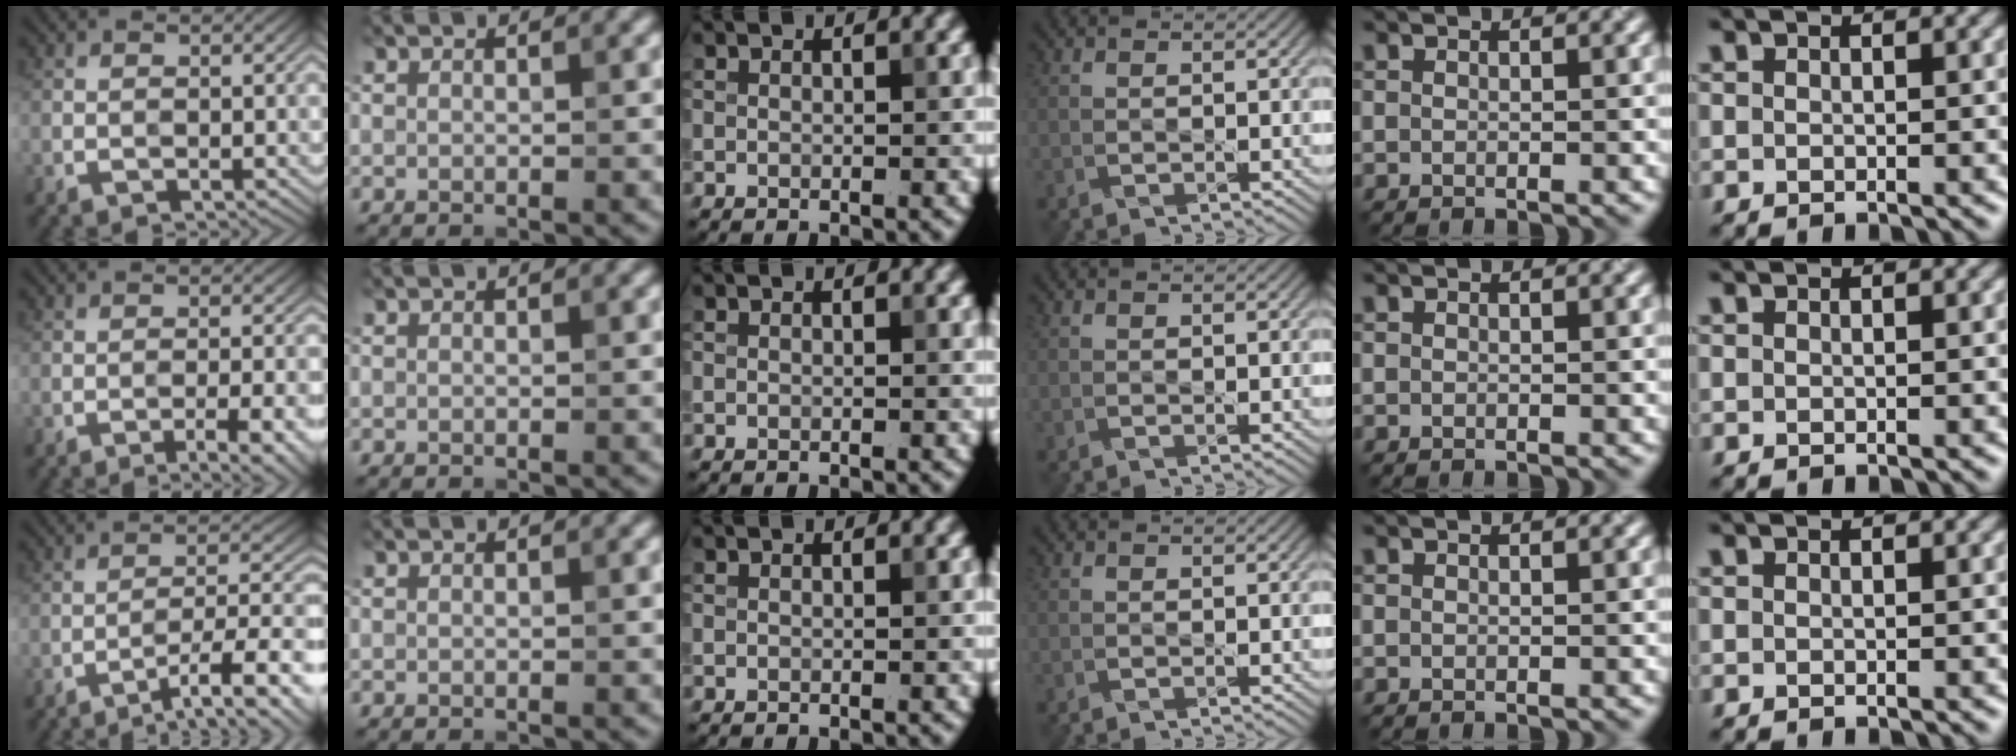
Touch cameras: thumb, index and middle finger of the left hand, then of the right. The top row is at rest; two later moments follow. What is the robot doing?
{"motion": "pour", "object": "oil cruet"}